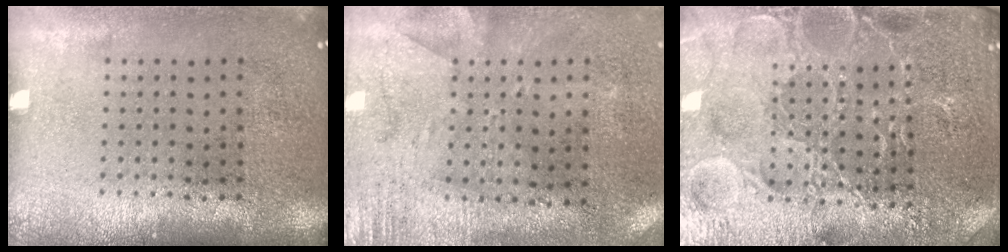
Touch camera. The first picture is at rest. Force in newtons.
{"total": 2.8, "press": 2.3, "slide": 1.7}
{"total": 4.8, "press": 4.5, "slide": 1.7}